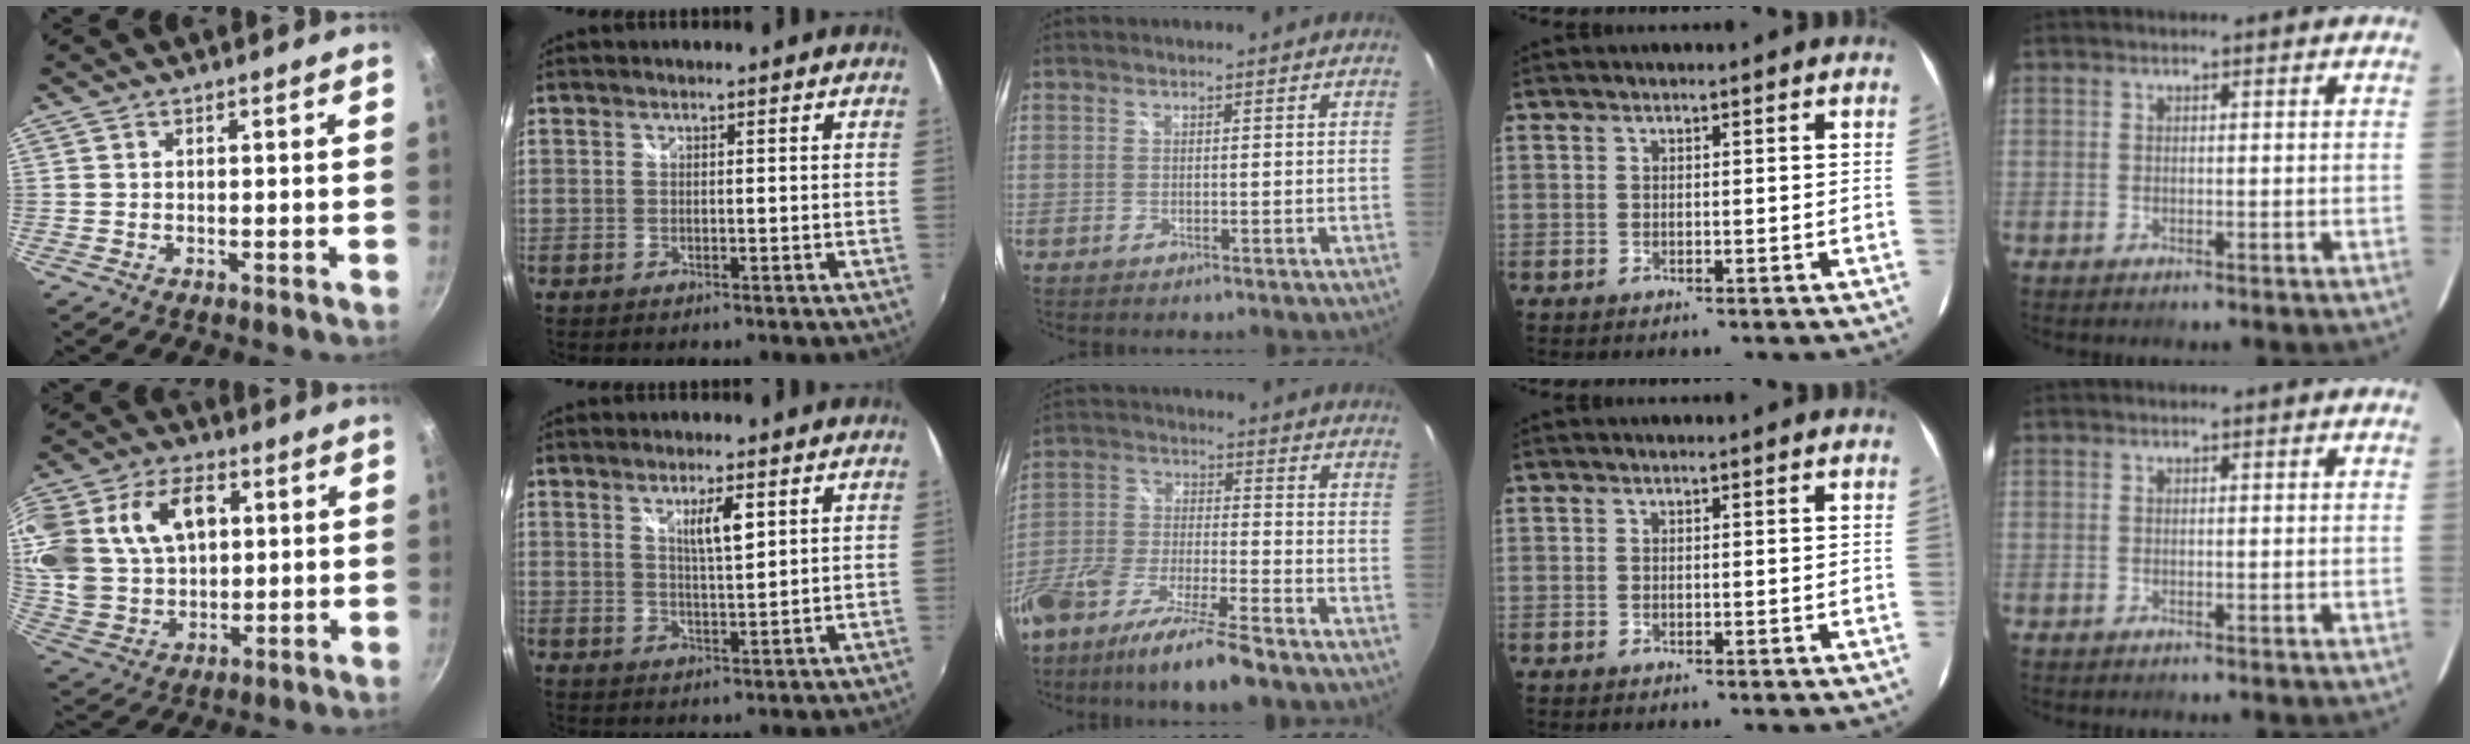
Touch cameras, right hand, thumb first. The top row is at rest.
{"thumb": {"total": 25.1, "force": [7.0, 17.8, 16.2], "torque": [-0.361, 0.033, 0.133]}, "index": {"total": 4.8, "force": [2.2, 1.0, 4.2], "torque": [-0.070, -0.004, 0.039]}, "middle": {"total": 13.7, "force": [-10.6, 1.6, 8.5], "torque": [-0.179, -0.025, -0.198]}}